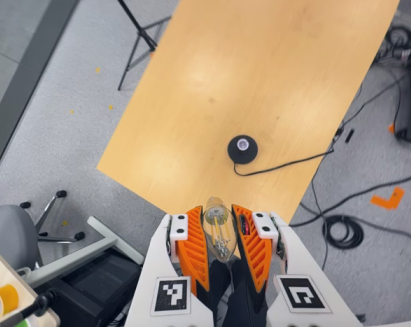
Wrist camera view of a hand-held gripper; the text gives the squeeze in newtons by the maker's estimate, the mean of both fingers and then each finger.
{"total": 21.0, "left": 22.6, "right": 19.5}